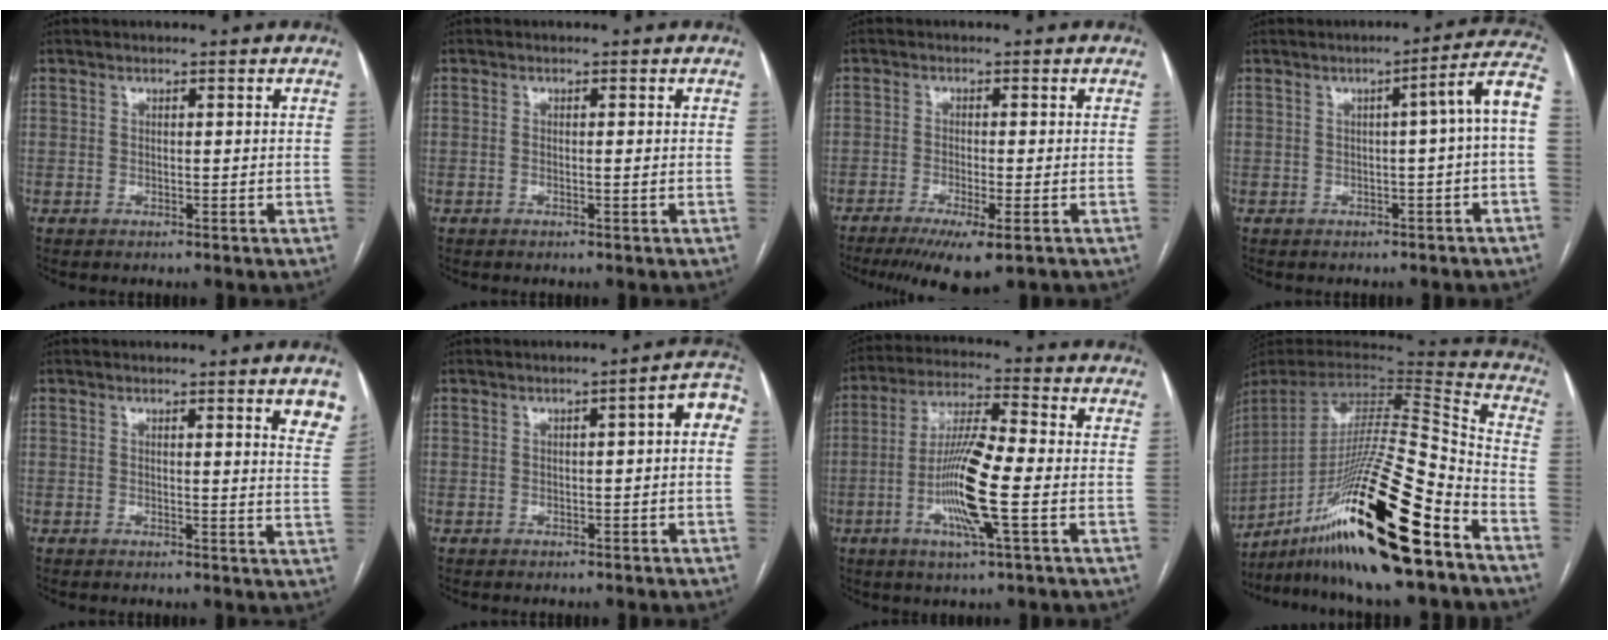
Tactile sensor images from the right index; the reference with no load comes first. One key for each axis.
{"total": 0.7, "fx": -0.1, "fy": -0.2, "fz": 0.6, "tx": -0.013, "ty": -0.002, "tz": -0.001}
{"total": 7.3, "fx": -4.7, "fy": 0.8, "fz": 5.6, "tx": -0.087, "ty": -0.020, "tz": -0.072}
{"total": 6.8, "fx": -0.1, "fy": -0.5, "fz": 6.7, "tx": -0.077, "ty": 0.020, "tz": -0.005}
{"total": 5.8, "fx": 3.8, "fy": 0.2, "fz": 4.3, "tx": -0.041, "ty": -0.019, "tz": 0.029}
{"total": 4.7, "fx": 0.6, "fy": 1.0, "fz": 4.5, "tx": -0.047, "ty": 0.019, "tz": 0.002}
{"total": 12.1, "fx": -2.8, "fy": 0.6, "fz": 11.8, "tx": -0.230, "ty": -0.006, "tz": -0.060}
{"total": 27.7, "fx": -16.6, "fy": 1.7, "fz": 22.1, "tx": -0.385, "ty": -0.025, "tz": -0.293}